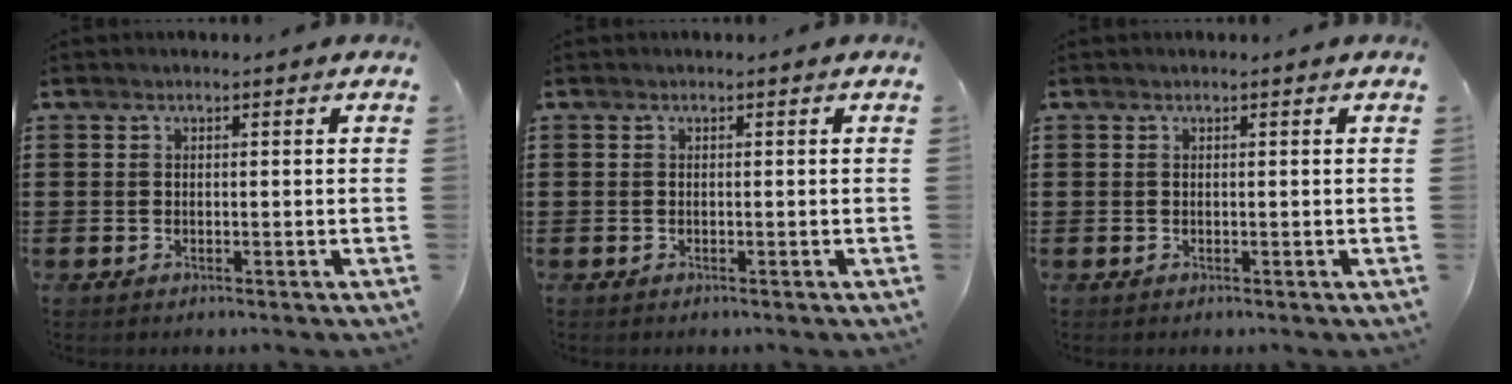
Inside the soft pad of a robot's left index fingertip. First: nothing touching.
{"total": 0.0}
{"total": 0.0}